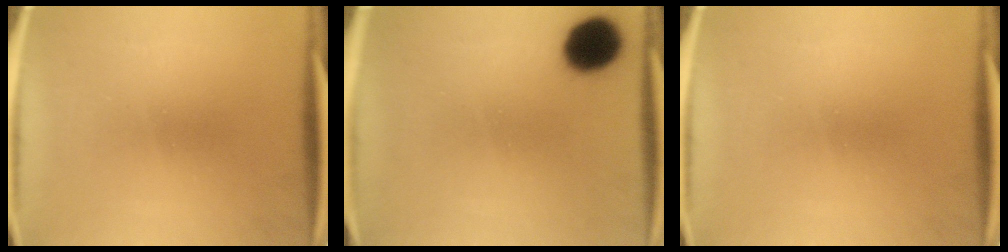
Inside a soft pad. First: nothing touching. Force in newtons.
{"total": 10.8}
{"total": 0.0}